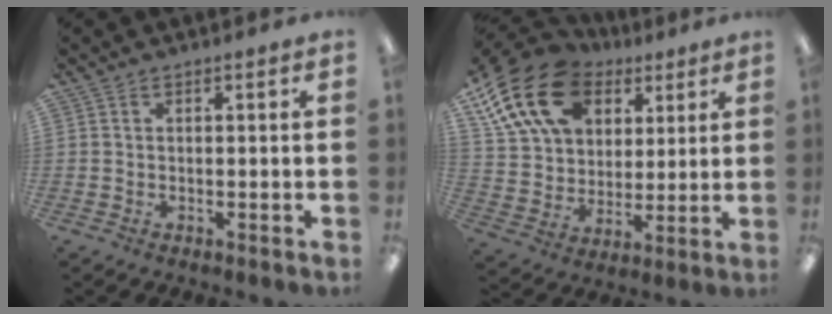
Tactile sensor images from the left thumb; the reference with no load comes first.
{"total": 20.3, "force": [10.2, 14.0, 10.6], "torque": [-0.210, -0.037, 0.191]}